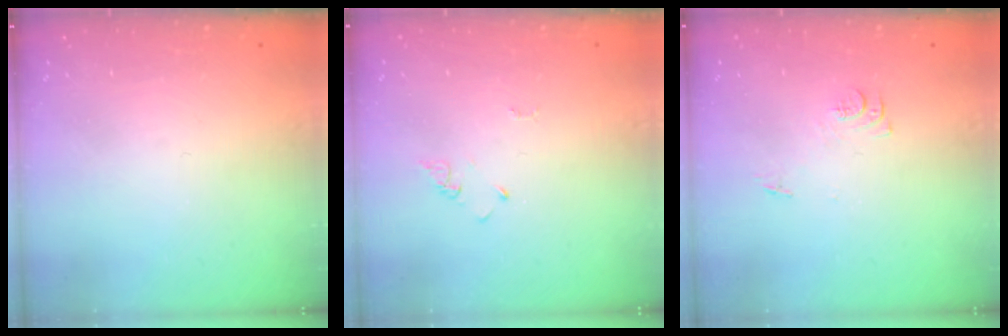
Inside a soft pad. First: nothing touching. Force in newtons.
{"total": 2.4, "press": 2.4, "slide": 0.3}
{"total": 7.0, "press": 7.0, "slide": 0.7}